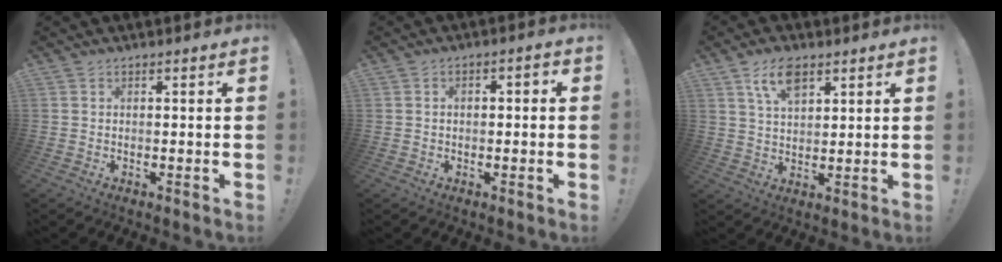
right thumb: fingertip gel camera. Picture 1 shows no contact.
{"total": 2.1, "force": [-0.8, 1.3, 1.5], "torque": [-0.018, 0.007, -0.017]}
{"total": 8.4, "force": [4.9, 4.0, 5.5], "torque": [-0.094, -0.012, 0.090]}